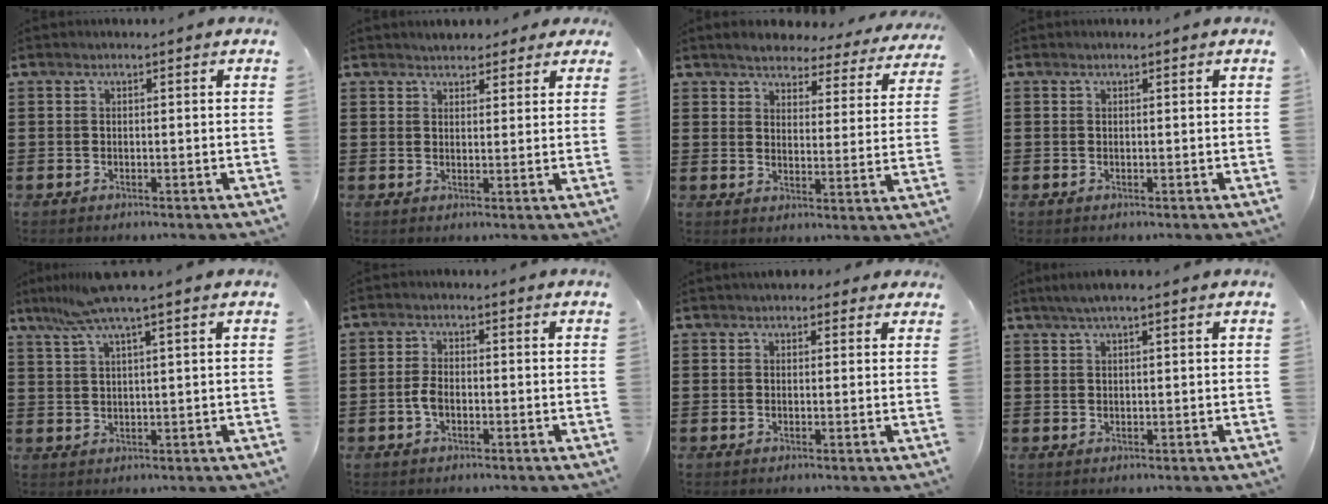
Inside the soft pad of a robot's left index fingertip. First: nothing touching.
{"total": 2.6, "force": [2.4, 1.1, -0.1], "torque": [-0.007, 0.003, 0.045]}
{"total": 4.4, "force": [4.3, 0.6, 0.9], "torque": [-0.041, -0.023, 0.072]}
{"total": 0.0}
{"total": 5.9, "force": [3.9, -0.4, 4.5], "torque": [-0.097, -0.002, 0.067]}
{"total": 3.0, "force": [-0.8, 1.6, 2.4], "torque": [-0.069, -0.005, -0.022]}
{"total": 1.9, "force": [1.4, 1.1, 0.5], "torque": [-0.008, 0.007, 0.023]}
{"total": 2.1, "force": [1.2, 0.1, 1.8], "torque": [-0.034, 0.003, 0.021]}